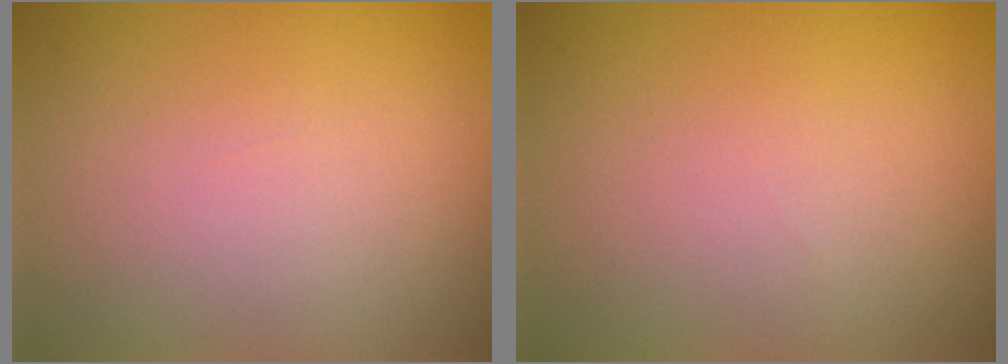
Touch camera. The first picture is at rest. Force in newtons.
{"total": 0.0}